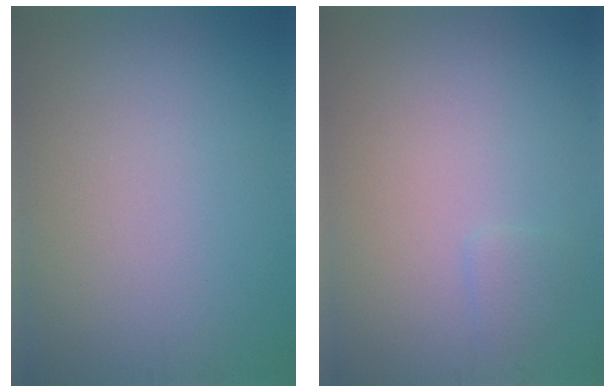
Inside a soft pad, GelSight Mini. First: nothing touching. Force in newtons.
{"total": 0.8, "press": 0.8, "slide": 0.1}